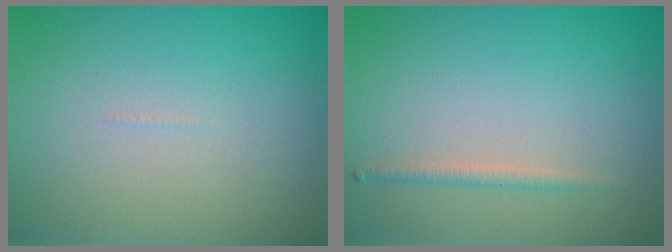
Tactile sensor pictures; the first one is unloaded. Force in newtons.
{"total": 1.1, "press": 1.1, "slide": 0.0}